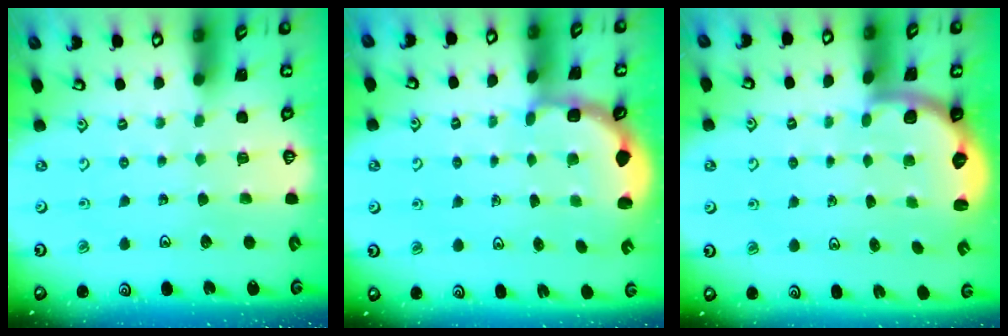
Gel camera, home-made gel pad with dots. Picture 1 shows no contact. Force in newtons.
{"total": 2.7, "press": 2.3, "slide": 1.4}
{"total": 2.5, "press": 2.1, "slide": 1.3}